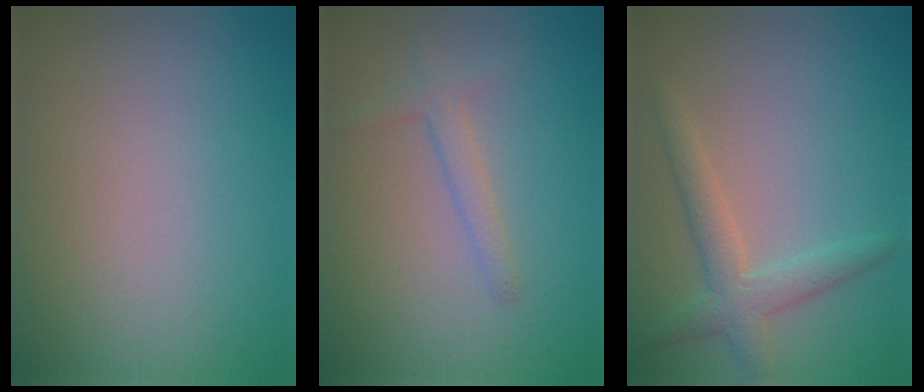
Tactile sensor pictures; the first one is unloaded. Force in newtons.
{"total": 1.8, "press": 1.8, "slide": 0.1}
{"total": 3.1, "press": 3.1, "slide": 0.1}